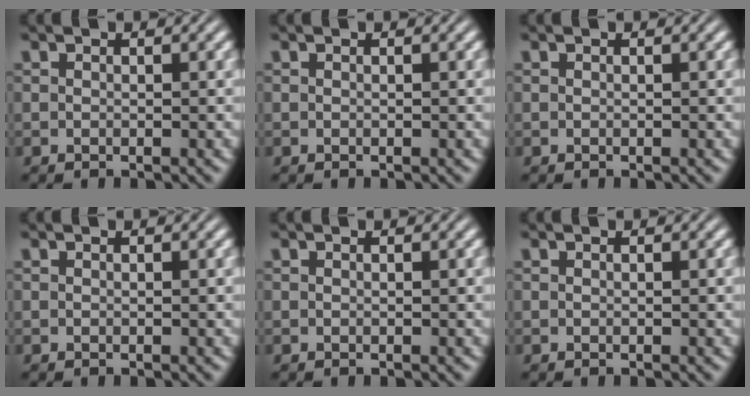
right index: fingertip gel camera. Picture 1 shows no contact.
{"total": 0.0}
{"total": 0.0}
{"total": 0.0}
{"total": 0.0}
{"total": 0.0}